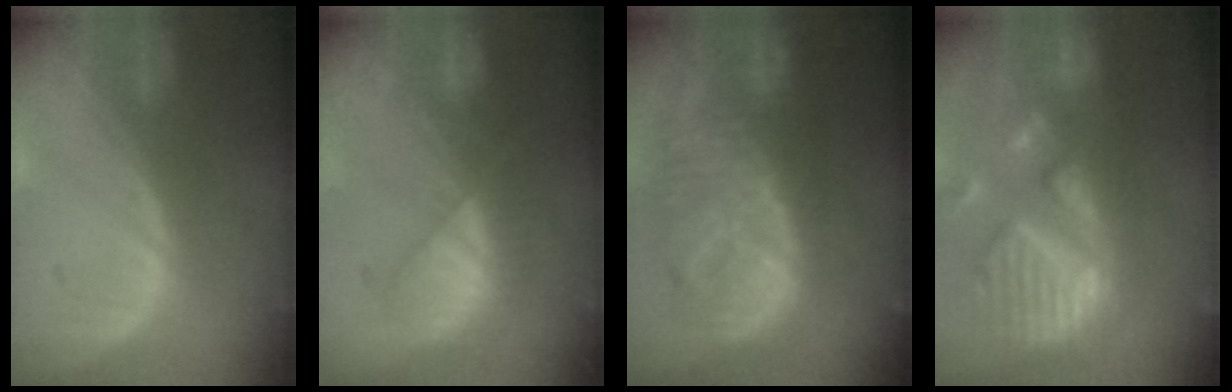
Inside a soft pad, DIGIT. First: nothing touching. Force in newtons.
{"total": 7.2, "press": 7.0, "slide": 1.7}
{"total": 12.5, "press": 10.8, "slide": 6.4}
{"total": 13.9, "press": 11.7, "slide": 7.5}